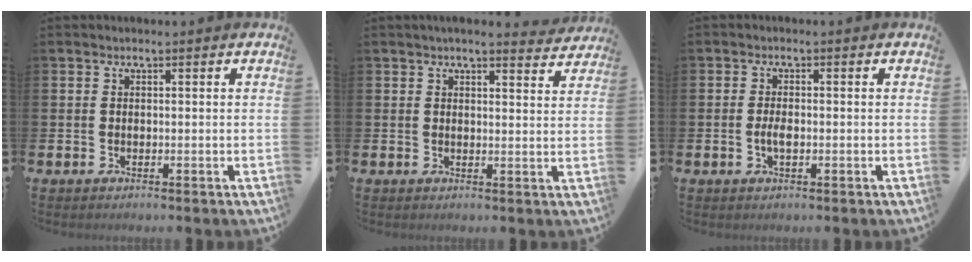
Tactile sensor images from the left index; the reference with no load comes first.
{"total": 3.6, "force": [3.5, 0.1, 0.8], "torque": [-0.015, -0.016, 0.061]}
{"total": 2.0, "force": [-0.3, 0.9, 1.7], "torque": [-0.022, -0.003, -0.008]}